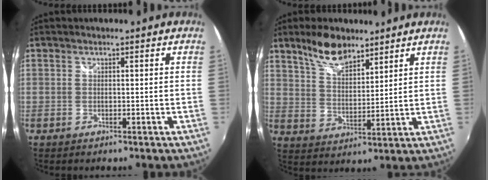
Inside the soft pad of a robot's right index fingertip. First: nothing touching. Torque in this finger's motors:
{"motor_torque": [0.51, 0.51, 0.33, 0.05]}